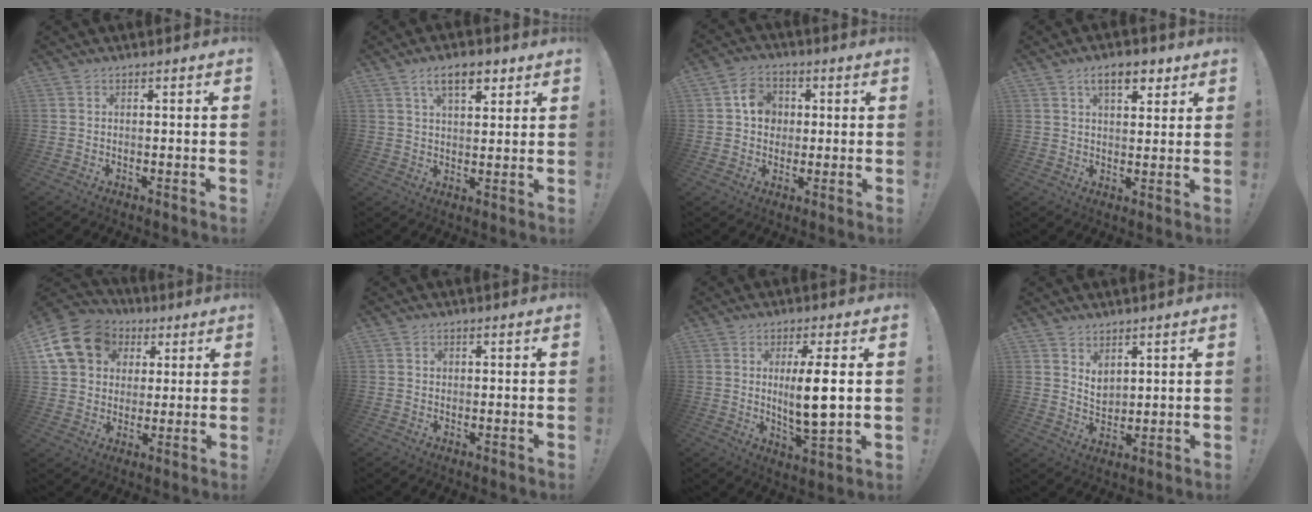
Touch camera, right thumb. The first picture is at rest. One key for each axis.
{"total": 8.5, "fx": 4.7, "fy": 3.9, "fz": 5.9, "tx": -0.081, "ty": -0.010, "tz": 0.081}
{"total": 8.3, "fx": 1.6, "fy": 7.2, "fz": 3.7, "tx": -0.047, "ty": 0.005, "tz": 0.032}
{"total": 7.9, "fx": 4.3, "fy": 3.7, "fz": 5.4, "tx": -0.072, "ty": -0.007, "tz": 0.073}
{"total": 17.0, "fx": 6.1, "fy": 13.8, "fz": 8.0, "tx": -0.122, "ty": -0.020, "tz": 0.126}
{"total": 0.8, "fx": 0.1, "fy": 0.8, "fz": 0.0, "tx": 0.006, "ty": 0.001, "tz": 0.000}
{"total": 9.9, "fx": 1.3, "fy": 1.5, "fz": 9.8, "tx": -0.171, "ty": -0.016, "tz": 0.015}
{"total": 4.6, "fx": 3.1, "fy": 3.0, "fz": 1.5, "tx": -0.020, "ty": -0.025, "tz": 0.058}